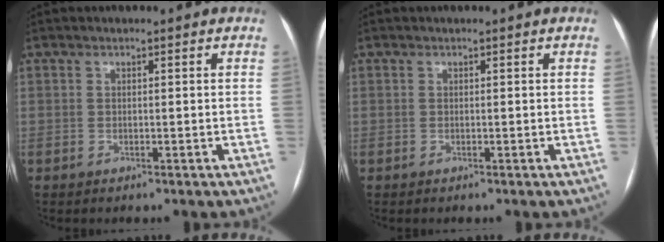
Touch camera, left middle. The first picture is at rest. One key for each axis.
{"total": 0.0}